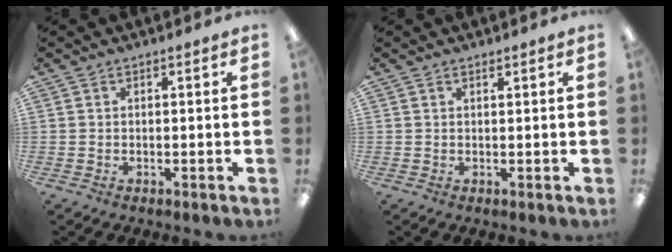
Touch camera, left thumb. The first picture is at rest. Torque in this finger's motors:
{"motor_torque": [0.07, 0.11, -0.44, 0.26, 0.01]}